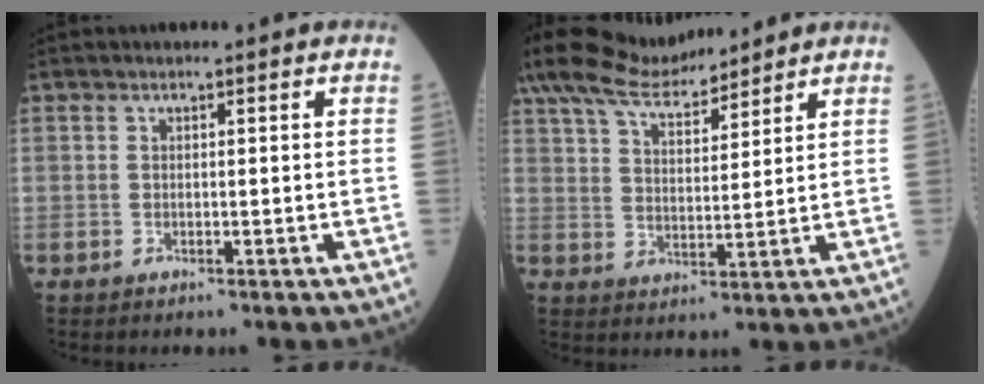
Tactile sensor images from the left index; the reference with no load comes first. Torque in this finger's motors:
{"motor_torque": [1.14, -1.00, 0.19, 0.12]}